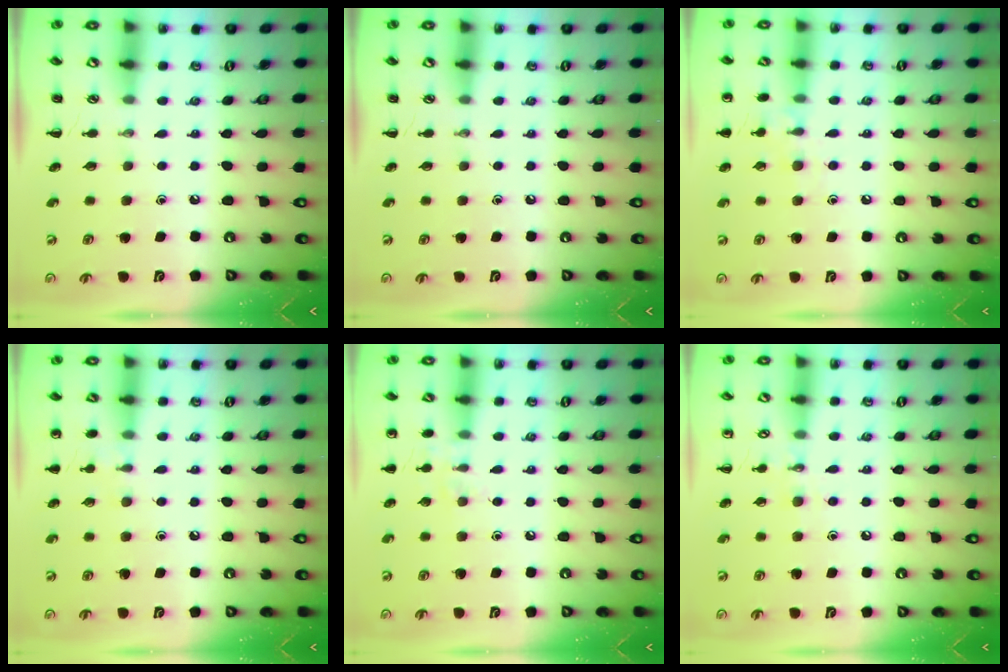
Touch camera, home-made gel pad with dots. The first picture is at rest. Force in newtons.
{"total": 0.0}
{"total": 8.0, "press": 7.7, "slide": 2.1}
{"total": 6.2, "press": 5.9, "slide": 1.9}
{"total": 5.9, "press": 5.7, "slide": 1.5}
{"total": 6.3, "press": 6.0, "slide": 1.6}